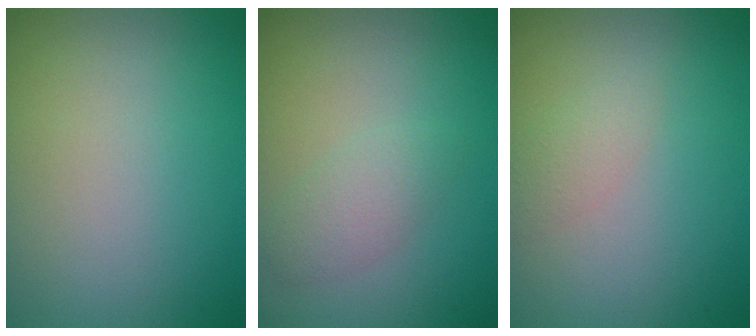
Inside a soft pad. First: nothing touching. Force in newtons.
{"total": 1.9, "press": 1.9, "slide": 0.1}
{"total": 1.4, "press": 1.4, "slide": 0.1}